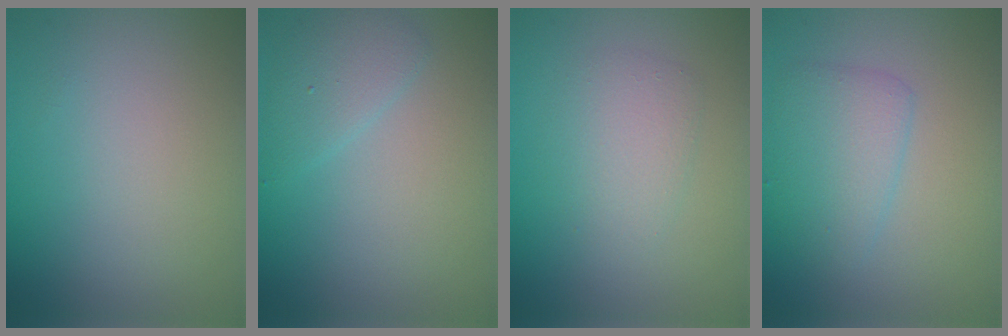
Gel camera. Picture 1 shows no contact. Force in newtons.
{"total": 1.9, "press": 1.9, "slide": 0.2}
{"total": 2.4, "press": 2.4, "slide": 0.1}
{"total": 3.1, "press": 3.1, "slide": 0.1}